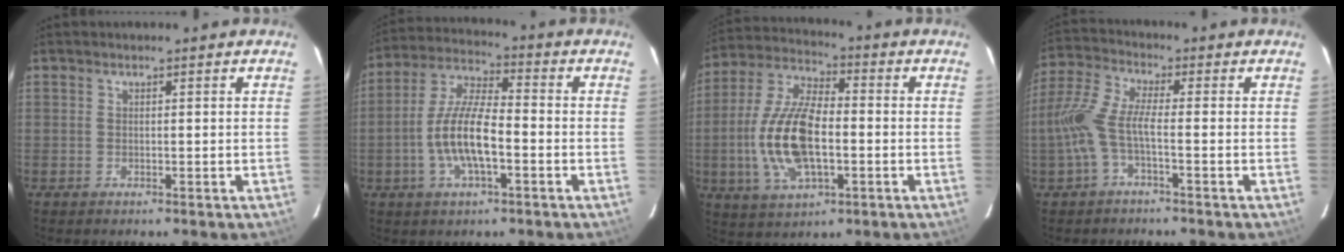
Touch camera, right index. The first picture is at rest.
{"total": 11.5, "force": [-3.3, 3.7, 10.4], "torque": [-0.215, 0.002, -0.063]}
{"total": 16.3, "force": [-2.7, 7.6, 14.2], "torque": [-0.301, 0.002, -0.049]}
{"total": 7.8, "force": [-2.3, 1.5, 7.3], "torque": [-0.173, 0.005, -0.046]}